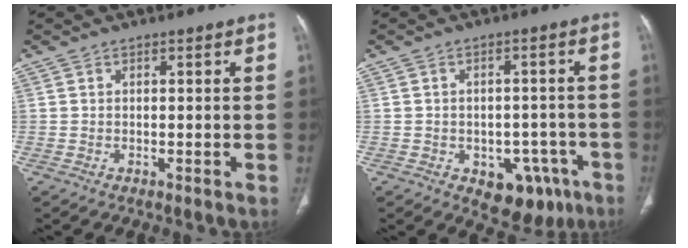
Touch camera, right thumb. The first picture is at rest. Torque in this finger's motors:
{"motor_torque": [1.39, 0.60, -0.13, 0.04, 0.13]}